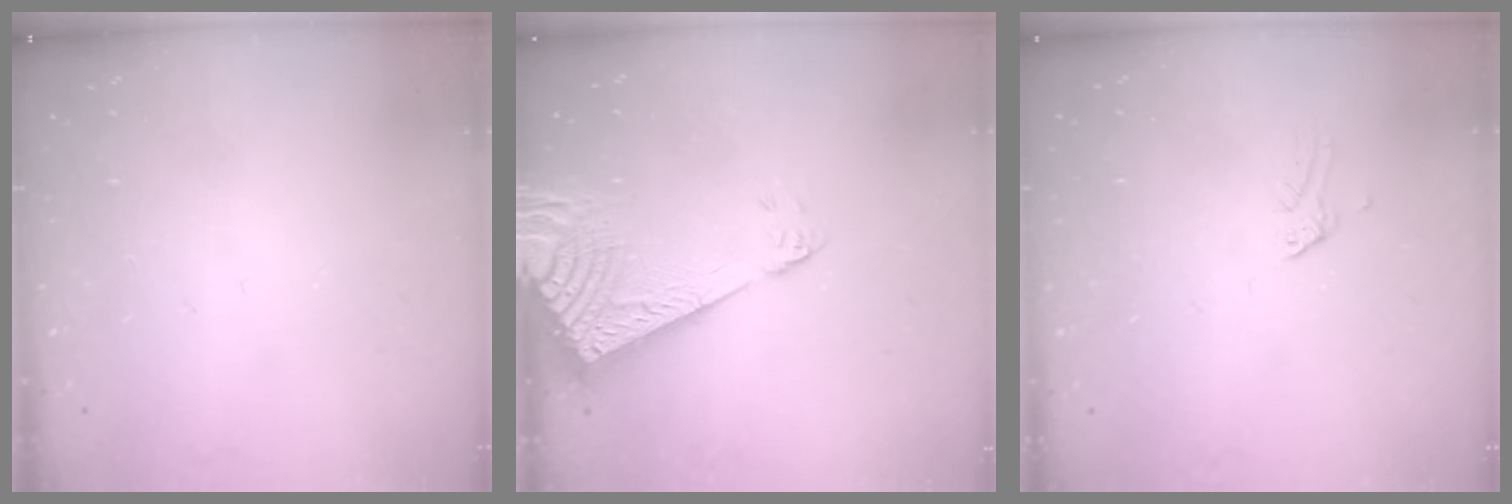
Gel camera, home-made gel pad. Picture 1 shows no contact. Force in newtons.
{"total": 12.1, "press": 12.0, "slide": 1.5}
{"total": 0.0}